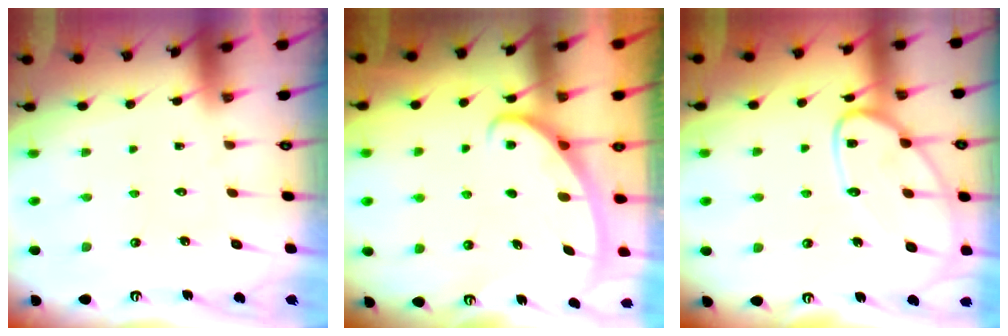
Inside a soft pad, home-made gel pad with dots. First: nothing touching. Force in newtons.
{"total": 2.8, "press": 2.8, "slide": 0.4}
{"total": 14.5, "press": 14.5, "slide": 1.3}